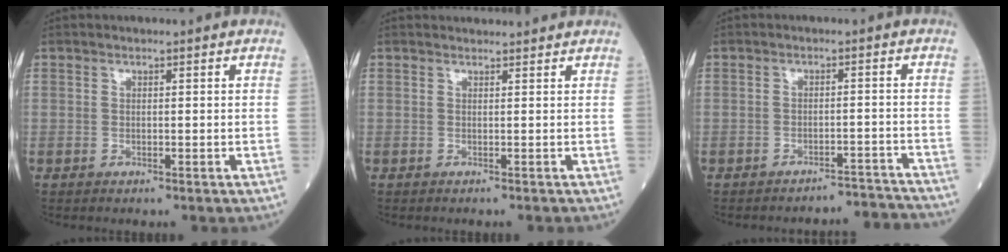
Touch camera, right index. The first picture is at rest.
{"total": 2.4, "force": [2.2, 0.6, 0.8], "torque": [-0.029, 0.016, 0.019]}
{"total": 6.2, "force": [-6.1, -0.4, -1.0], "torque": [0.029, 0.011, -0.074]}